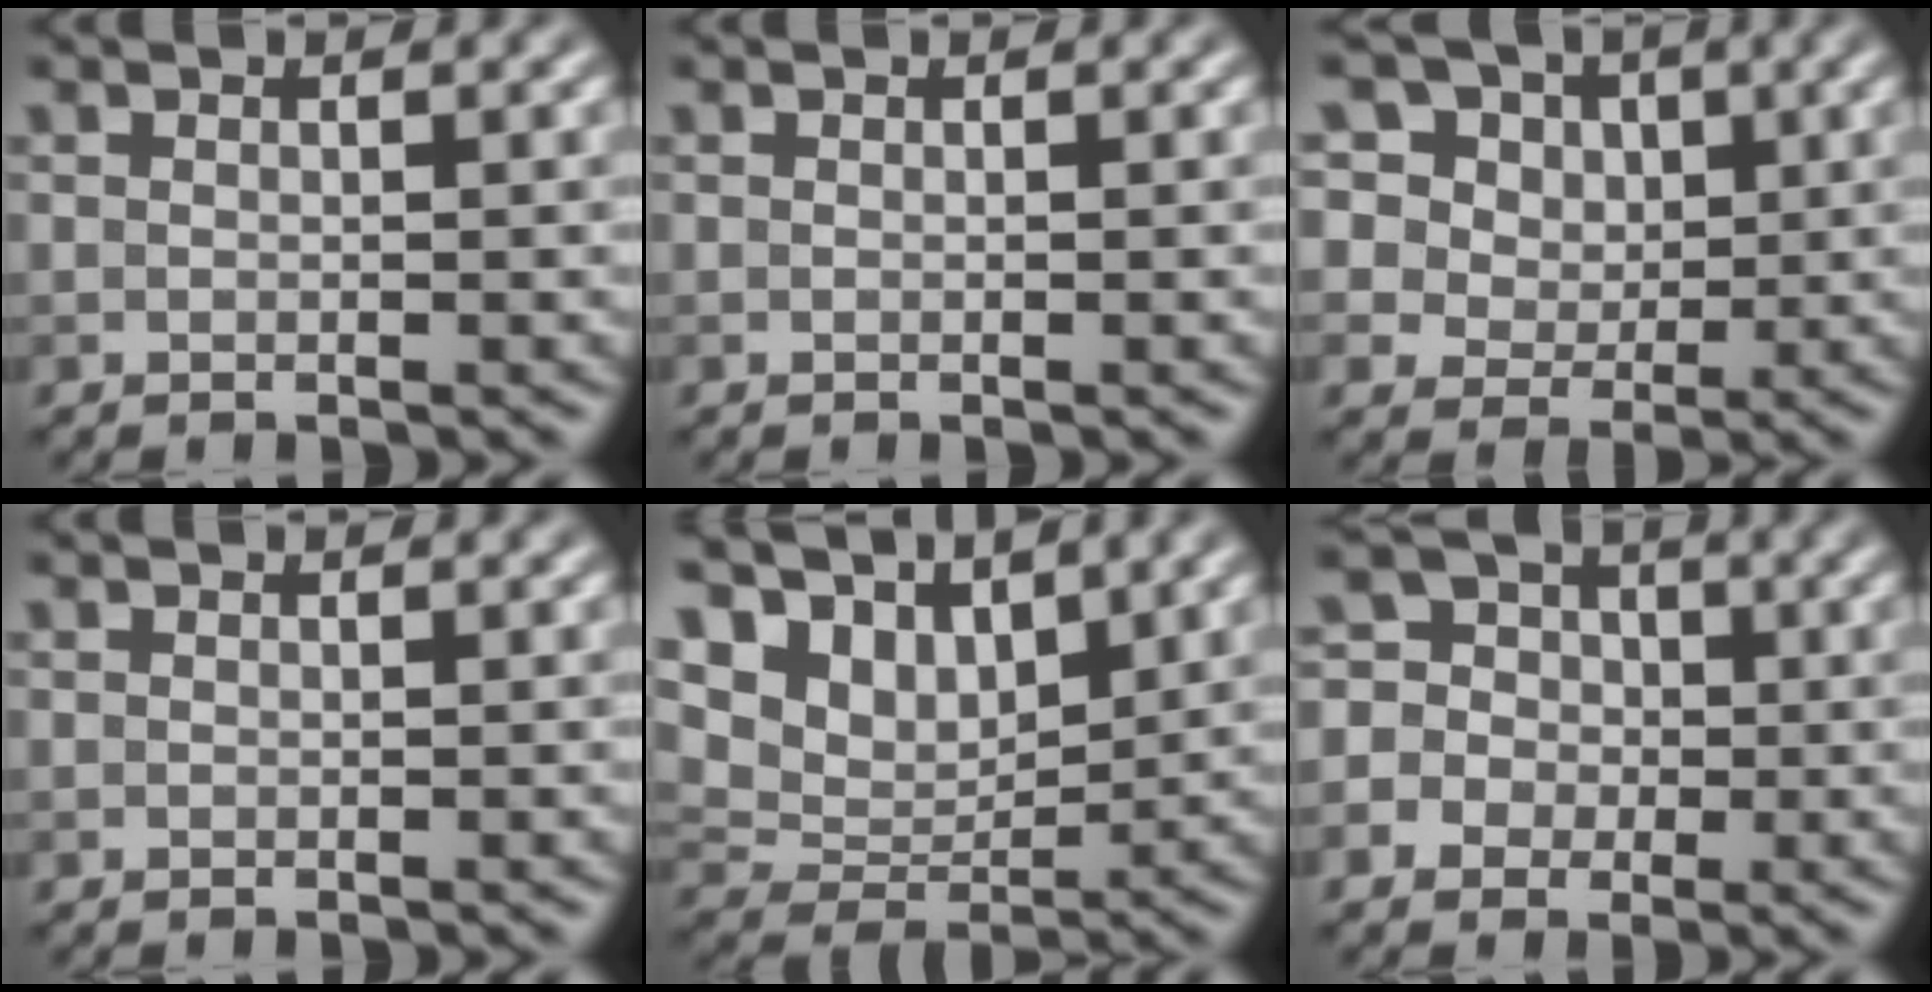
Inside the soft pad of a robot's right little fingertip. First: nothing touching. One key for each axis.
{"total": 0.0}
{"total": 15.6, "fx": 8.7, "fy": 10.6, "fz": 7.3, "tx": -0.184, "ty": 0.054, "tz": 0.132}
{"total": 0.0}
{"total": 6.9, "fx": 4.5, "fy": 4.2, "fz": 3.3, "tx": -0.073, "ty": 0.000, "tz": 0.070}
{"total": 6.3, "fx": -1.6, "fy": 5.9, "fz": 1.3, "tx": -0.017, "ty": 0.020, "tz": -0.057}